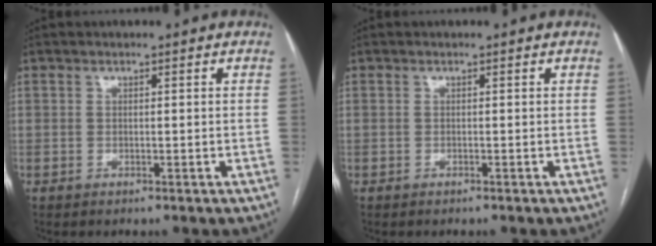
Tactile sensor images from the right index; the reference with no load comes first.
{"total": 0.0}